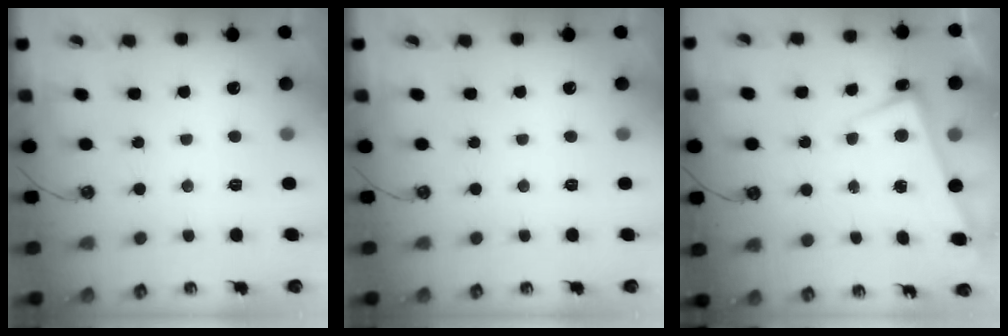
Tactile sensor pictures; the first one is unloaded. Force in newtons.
{"total": 0.0}
{"total": 2.6, "press": 2.5, "slide": 0.7}